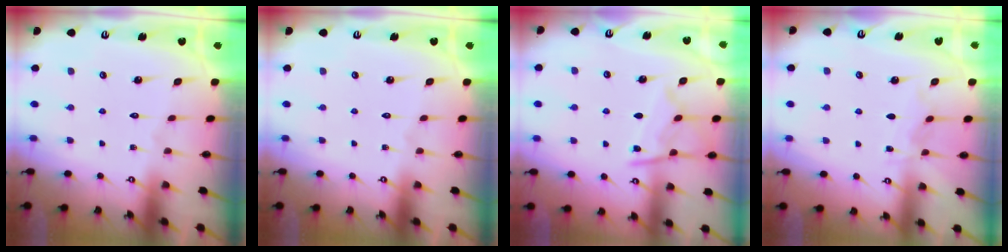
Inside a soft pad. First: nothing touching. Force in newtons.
{"total": 0.0}
{"total": 10.3, "press": 10.2, "slide": 1.0}
{"total": 4.4, "press": 4.4, "slide": 0.1}